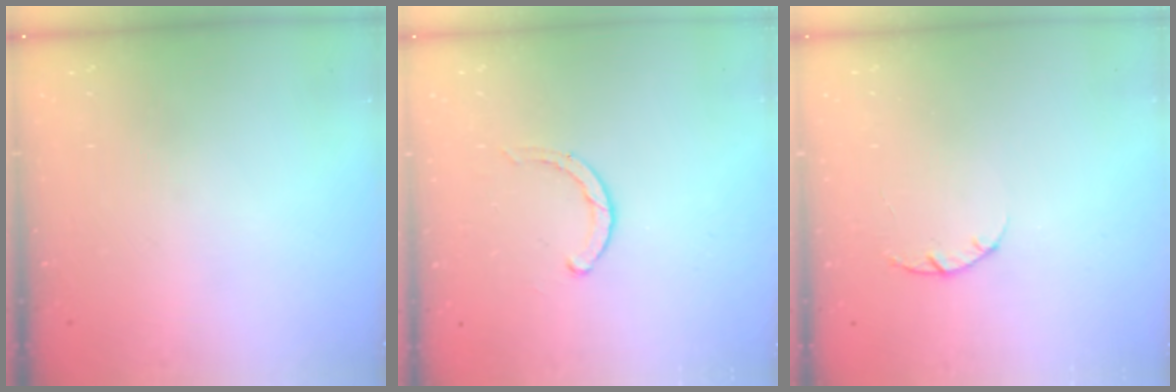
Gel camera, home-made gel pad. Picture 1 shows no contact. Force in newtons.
{"total": 1.9, "press": 1.8, "slide": 0.3}
{"total": 2.0, "press": 1.9, "slide": 0.4}